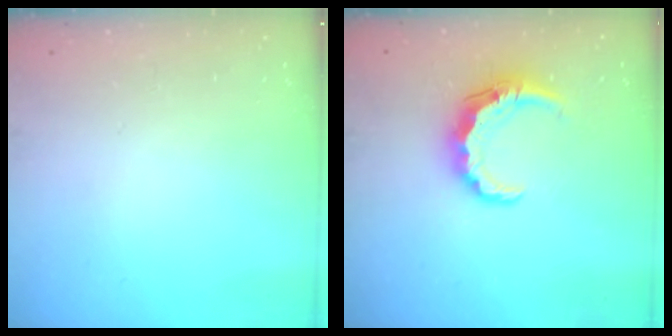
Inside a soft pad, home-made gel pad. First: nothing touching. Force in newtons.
{"total": 8.0, "press": 7.9, "slide": 1.2}